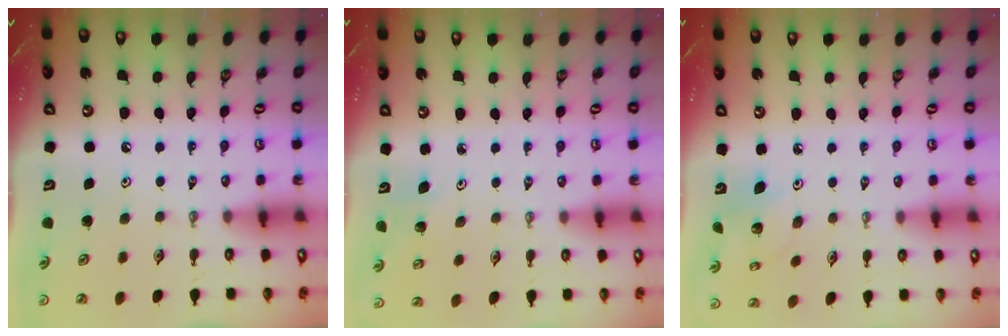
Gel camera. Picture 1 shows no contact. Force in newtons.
{"total": 3.0, "press": 2.9, "slide": 0.9}
{"total": 4.0, "press": 4.0, "slide": 0.4}